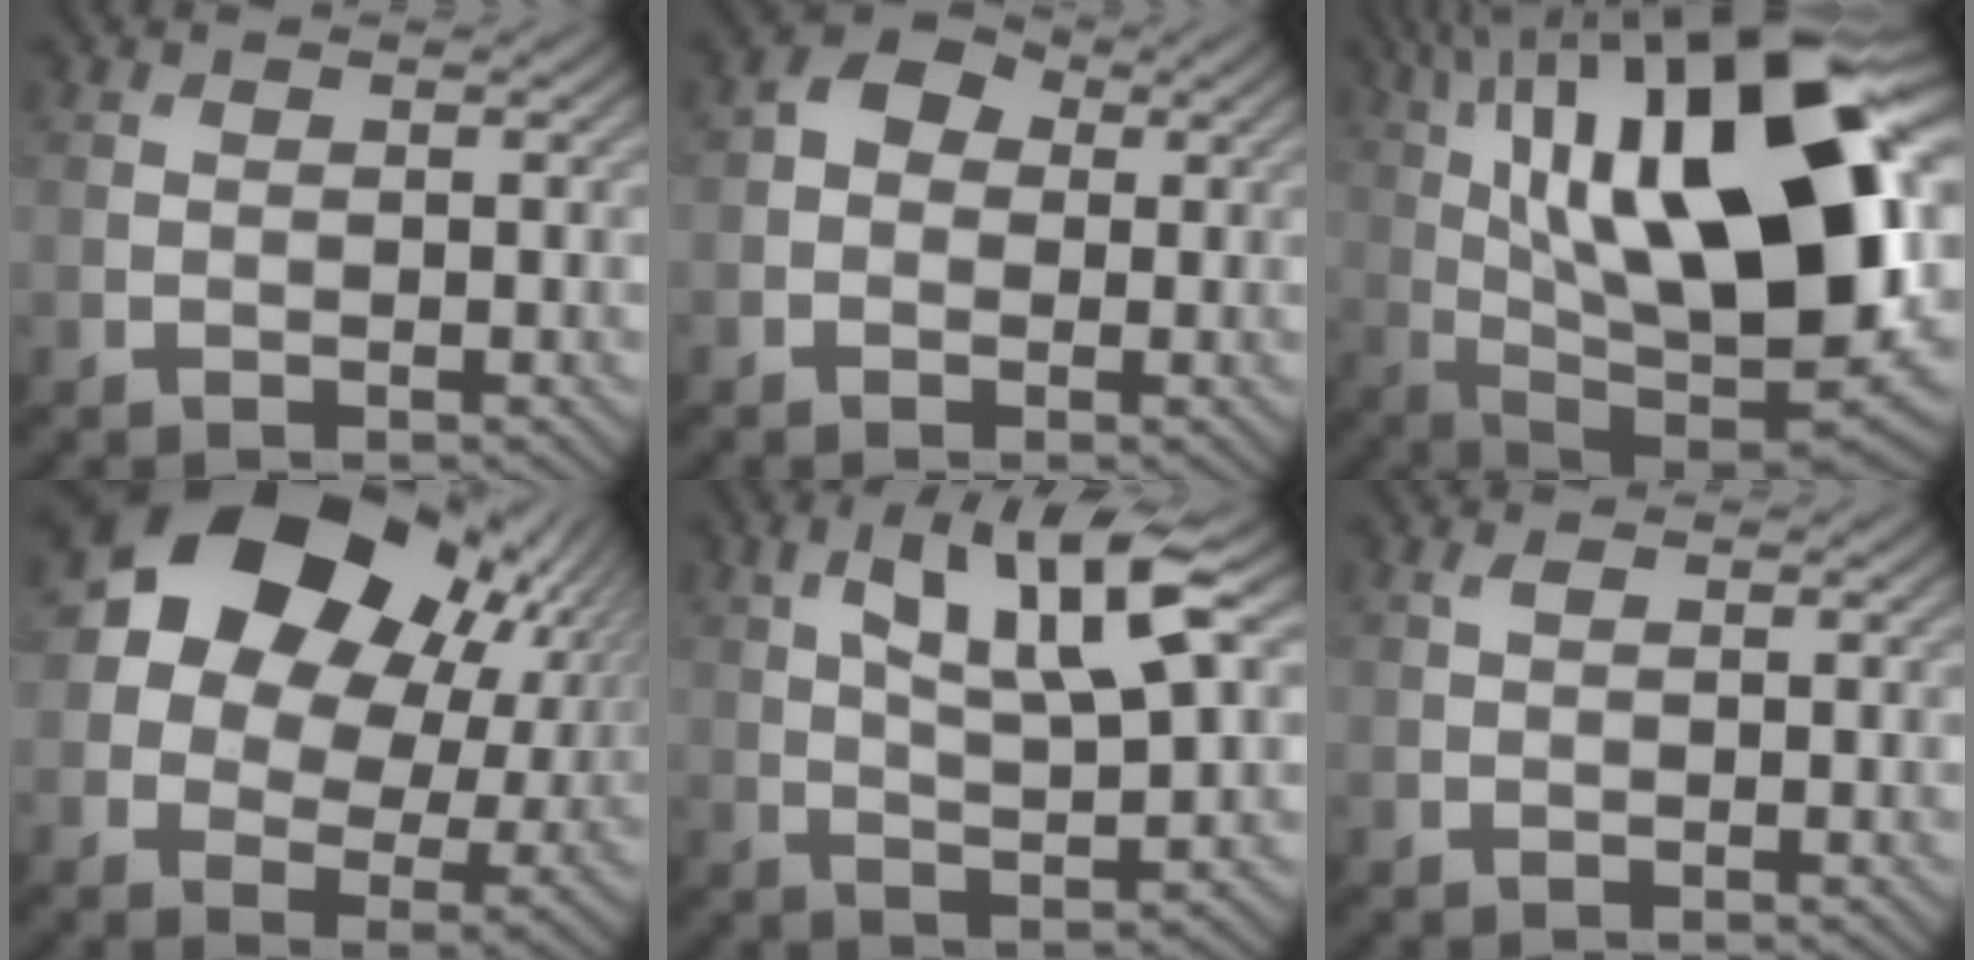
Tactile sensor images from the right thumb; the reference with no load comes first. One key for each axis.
{"total": 3.6, "fx": 0.3, "fy": 2.9, "fz": 2.1, "tx": -0.039, "ty": 0.007, "tz": -0.007}
{"total": 22.4, "fx": 6.6, "fy": 9.4, "fz": 19.2, "tx": -0.336, "ty": 0.040, "tz": 0.108}
{"total": 17.5, "fx": 5.5, "fy": 12.7, "fz": 10.6, "tx": -0.189, "ty": 0.007, "tz": 0.108}
{"total": 10.2, "fx": 3.9, "fy": 2.8, "fz": 9.0, "tx": -0.165, "ty": 0.012, "tz": 0.065}
{"total": 0.6, "fx": 0.3, "fy": 0.1, "fz": 0.6, "tx": -0.017, "ty": 0.006, "tz": 0.006}